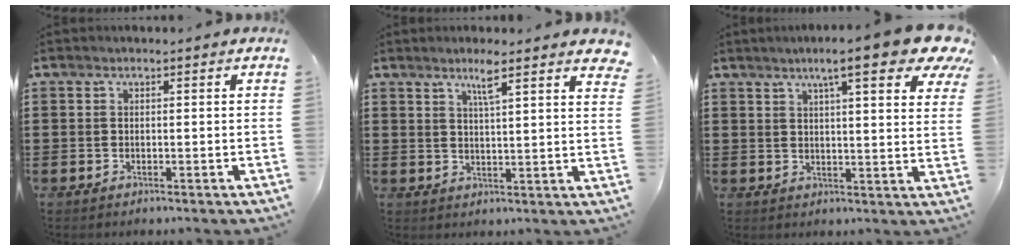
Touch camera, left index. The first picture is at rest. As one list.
[{"total": 4.1, "force": [3.1, 0.0, 2.6], "torque": [-0.042, -0.010, 0.050]}, {"total": 10.3, "force": [7.2, 1.4, 7.1], "torque": [-0.117, -0.020, 0.117]}]